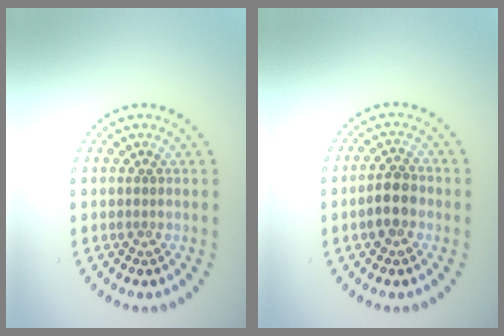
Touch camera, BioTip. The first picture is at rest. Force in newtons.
{"total": 2.9, "press": 2.8, "slide": 0.8}